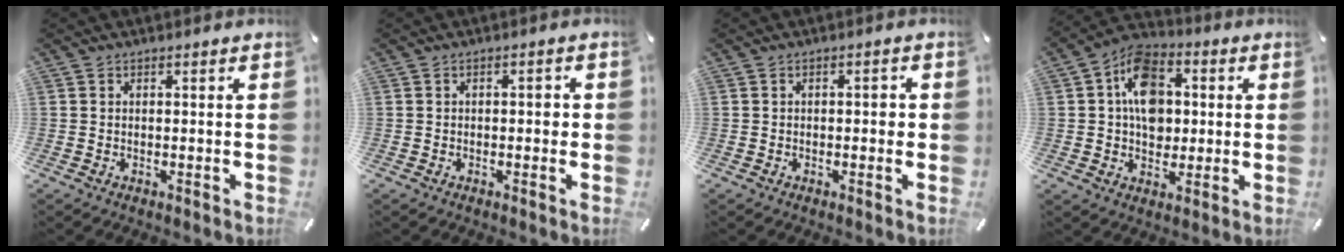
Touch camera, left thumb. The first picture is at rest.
{"total": 1.7, "force": [-0.3, 1.0, 1.3], "torque": [-0.025, 0.007, -0.010]}
{"total": 1.7, "force": [-0.3, 1.0, 1.4], "torque": [-0.025, 0.007, -0.008]}
{"total": 12.6, "force": [1.2, 9.8, 7.9], "torque": [-0.128, 0.011, 0.022]}